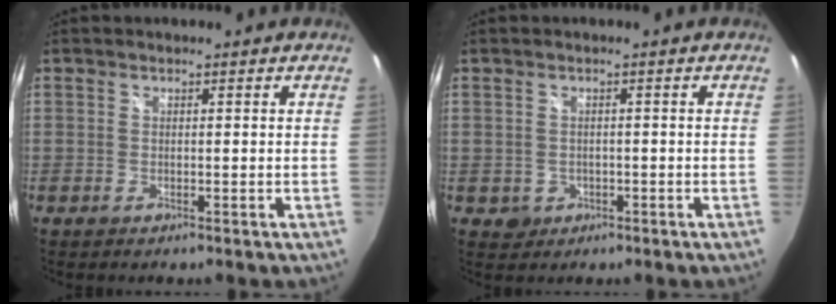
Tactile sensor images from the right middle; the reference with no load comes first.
{"total": 2.6, "force": [-0.7, 2.4, 0.6], "torque": [-0.017, -0.001, -0.005]}